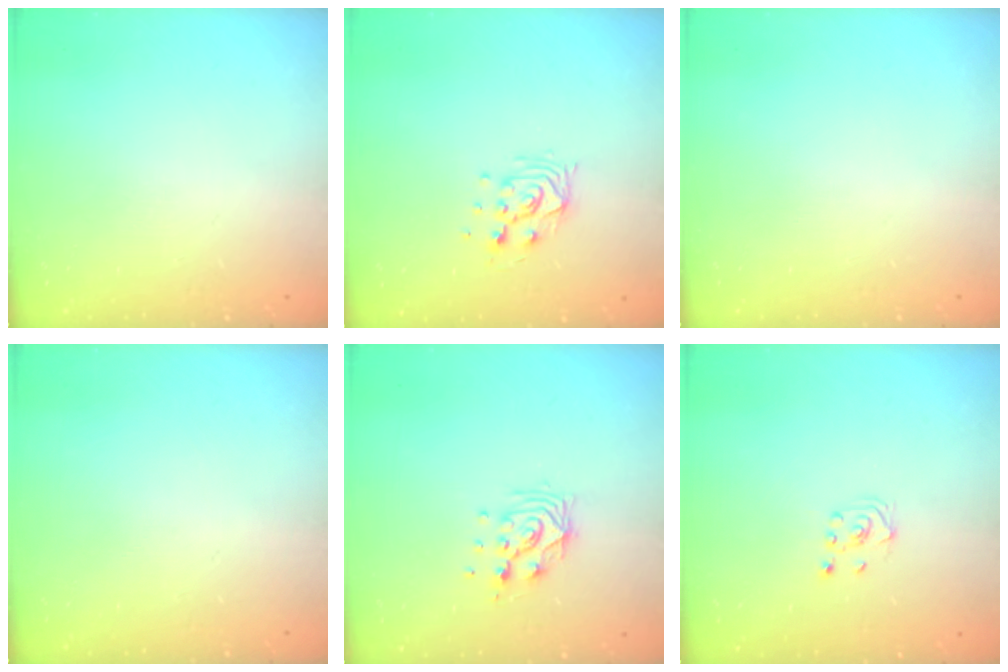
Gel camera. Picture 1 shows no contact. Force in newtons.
{"total": 9.0, "press": 8.9, "slide": 1.5}
{"total": 0.0}
{"total": 0.0}
{"total": 9.2, "press": 9.2, "slide": 0.5}
{"total": 2.3, "press": 2.2, "slide": 0.7}